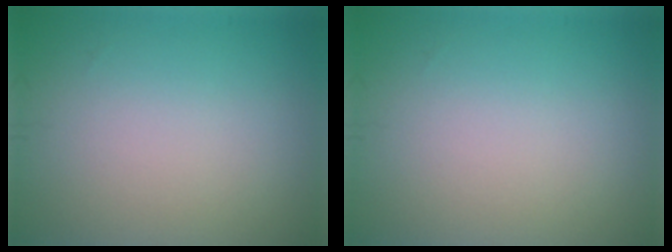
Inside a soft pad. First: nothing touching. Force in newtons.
{"total": 0.0}